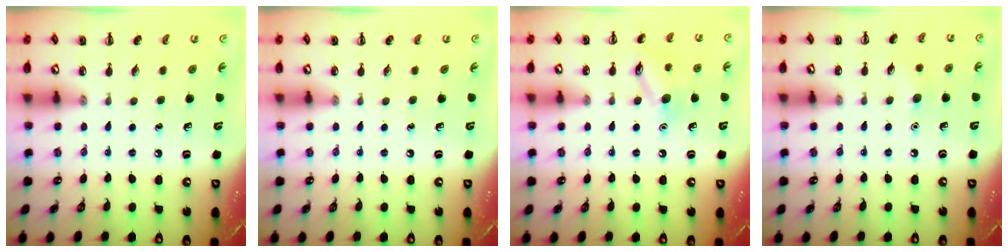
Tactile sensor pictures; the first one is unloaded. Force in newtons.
{"total": 0.0}
{"total": 10.5, "press": 10.5, "slide": 0.6}
{"total": 6.4, "press": 6.2, "slide": 1.6}